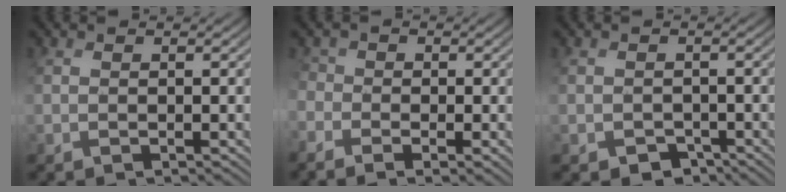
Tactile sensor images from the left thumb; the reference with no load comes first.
{"total": 4.4, "force": [-2.4, 2.9, 2.4], "torque": [-0.066, -0.015, -0.039]}
{"total": 2.4, "force": [-1.4, 1.8, 0.8], "torque": [-0.013, -0.011, -0.026]}